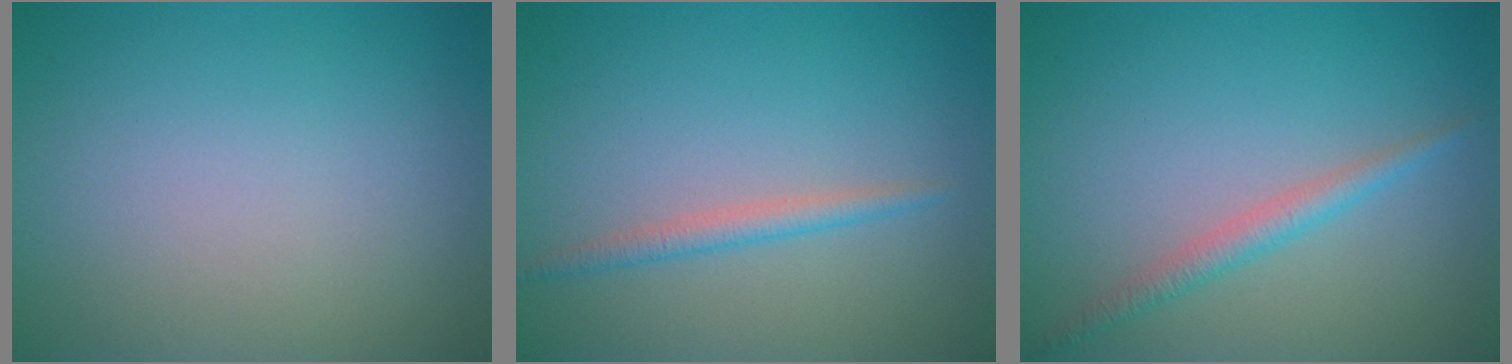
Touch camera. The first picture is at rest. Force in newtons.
{"total": 1.7, "press": 1.7, "slide": 0.0}
{"total": 2.0, "press": 2.0, "slide": 0.1}